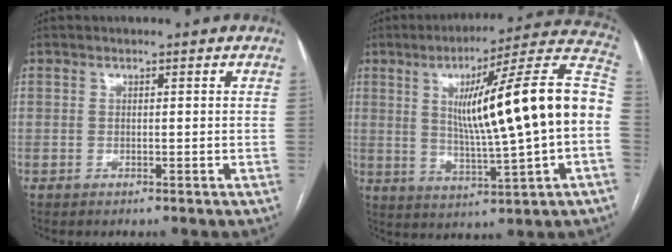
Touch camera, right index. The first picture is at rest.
{"total": 21.6, "force": [1.4, 0.5, 21.5], "torque": [-0.300, 0.025, 0.016]}